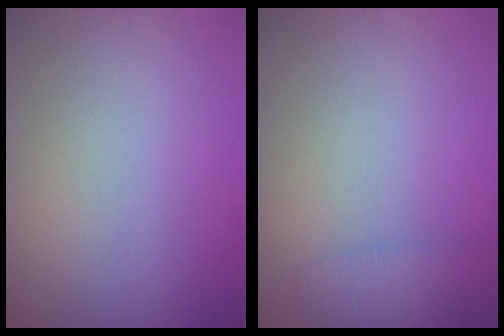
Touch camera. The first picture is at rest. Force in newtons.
{"total": 1.7, "press": 1.6, "slide": 0.2}